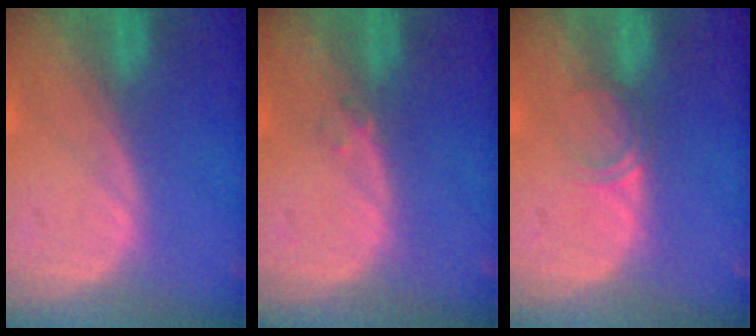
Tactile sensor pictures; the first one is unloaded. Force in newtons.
{"total": 0.9, "press": 0.9, "slide": 0.2}
{"total": 1.8, "press": 1.5, "slide": 1.1}